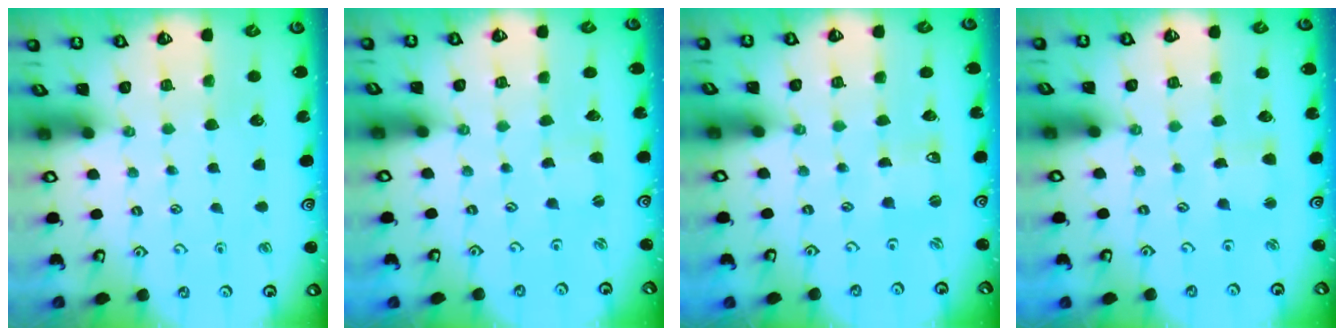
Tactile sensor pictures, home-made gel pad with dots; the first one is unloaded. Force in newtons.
{"total": 1.7, "press": 1.7, "slide": 0.2}
{"total": 1.2, "press": 1.2, "slide": 0.1}
{"total": 3.0, "press": 2.9, "slide": 0.6}